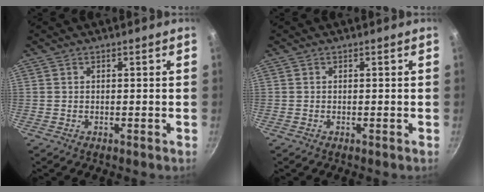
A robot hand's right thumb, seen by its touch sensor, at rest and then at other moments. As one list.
[{"total": 0.0}]